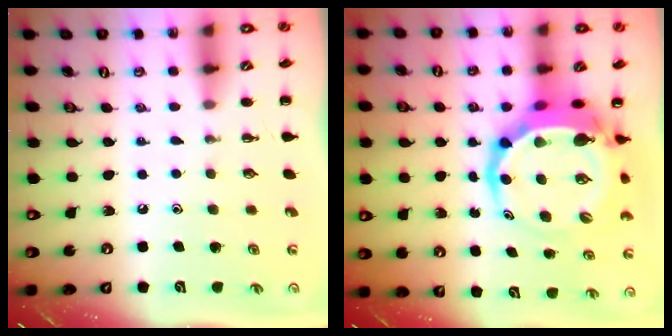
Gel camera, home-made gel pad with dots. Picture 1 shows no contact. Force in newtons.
{"total": 9.3, "press": 9.0, "slide": 2.4}